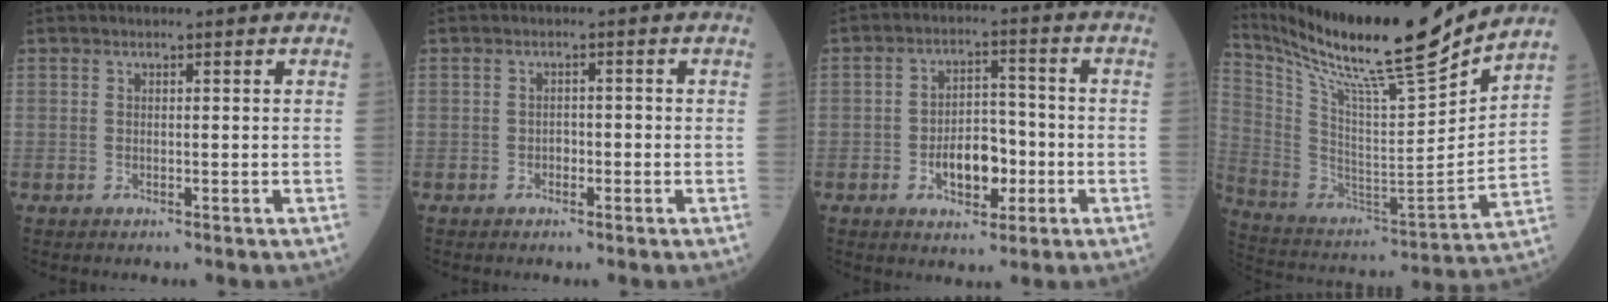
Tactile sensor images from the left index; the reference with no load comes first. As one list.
[{"total": 1.3, "force": [-0.7, 0.9, 0.7], "torque": [-0.006, 0.003, -0.014]}, {"total": 7.2, "force": [-2.4, 4.0, 5.5], "torque": [-0.097, 0.010, -0.037]}, {"total": 24.0, "force": [21.0, -0.2, 11.6], "torque": [-0.225, -0.062, 0.350]}]